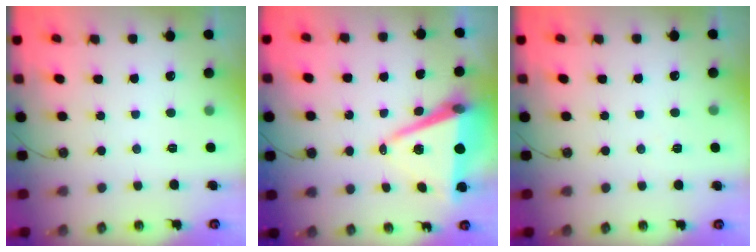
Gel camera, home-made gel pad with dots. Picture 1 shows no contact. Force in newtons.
{"total": 10.7, "press": 9.9, "slide": 4.0}
{"total": 5.1, "press": 2.6, "slide": 4.4}